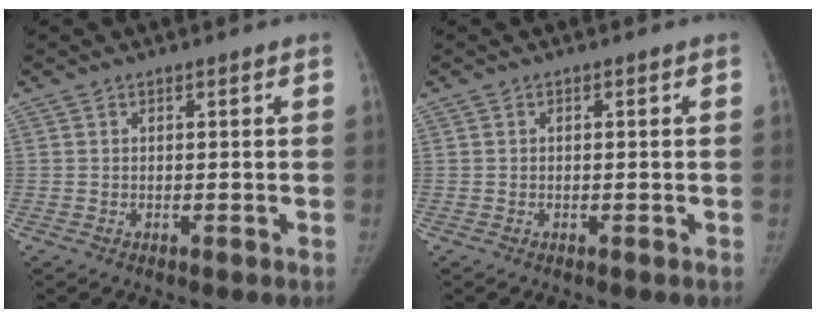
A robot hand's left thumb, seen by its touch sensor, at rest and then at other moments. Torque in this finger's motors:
{"motor_torque": [0.09, -0.02, 0.14, -0.16, 0.03]}